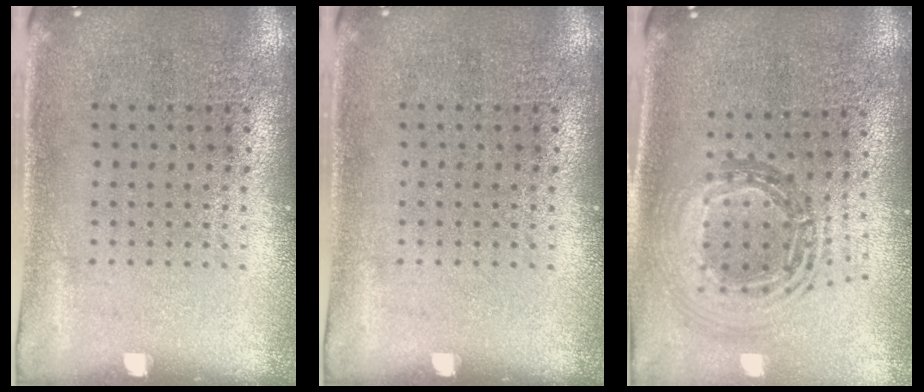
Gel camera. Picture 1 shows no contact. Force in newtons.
{"total": 0.0}
{"total": 1.1, "press": 1.1, "slide": 0.4}